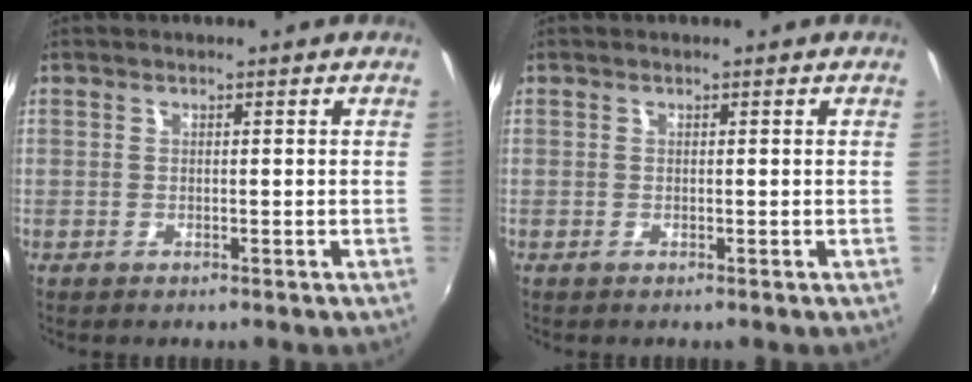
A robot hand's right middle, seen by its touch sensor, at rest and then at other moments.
{"total": 0.0}